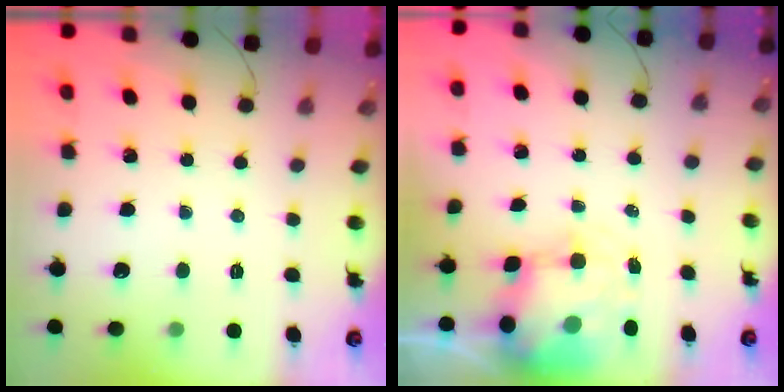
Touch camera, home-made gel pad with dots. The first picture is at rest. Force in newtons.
{"total": 7.8, "press": 7.6, "slide": 1.7}